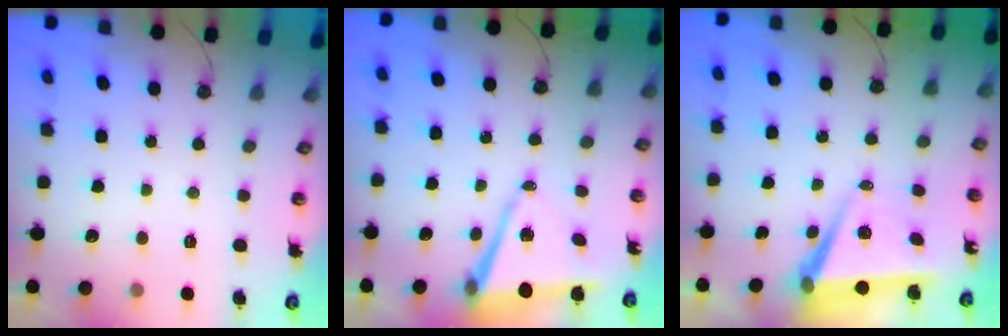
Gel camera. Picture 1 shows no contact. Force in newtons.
{"total": 8.1, "press": 7.4, "slide": 3.4}
{"total": 6.4, "press": 4.7, "slide": 4.4}